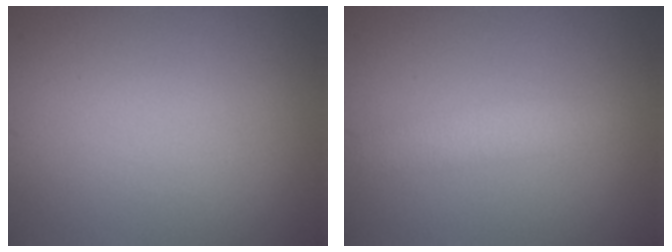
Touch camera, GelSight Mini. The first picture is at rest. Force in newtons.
{"total": 2.1, "press": 2.1, "slide": 0.1}